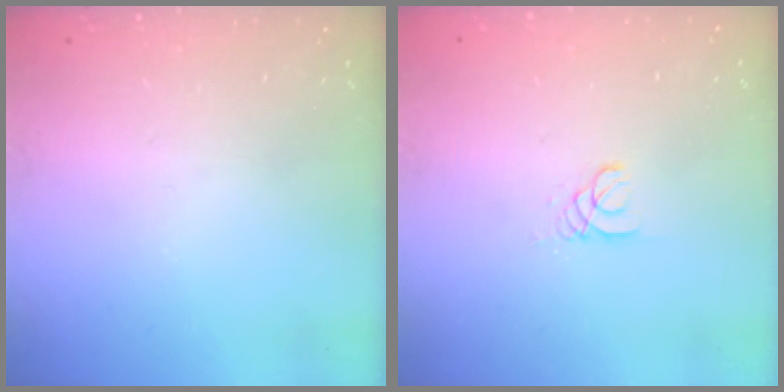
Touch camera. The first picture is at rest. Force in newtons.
{"total": 1.8, "press": 1.8, "slide": 0.2}